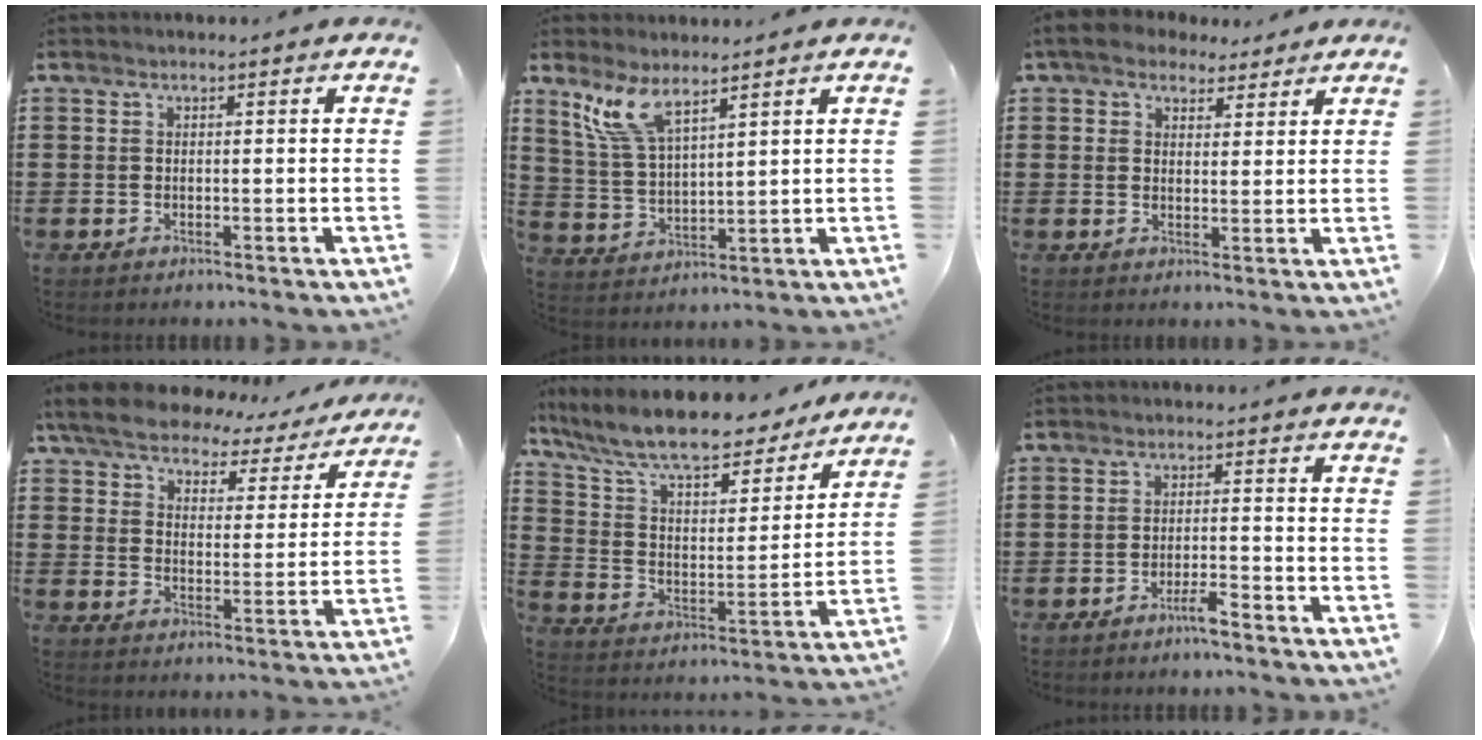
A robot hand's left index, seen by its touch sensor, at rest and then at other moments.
{"total": 7.7, "force": [5.4, 2.0, 5.1], "torque": [-0.122, -0.010, 0.096]}
{"total": 5.0, "force": [4.0, 2.3, 1.7], "torque": [-0.048, 0.006, 0.076]}
{"total": 5.8, "force": [5.4, 1.5, 1.5], "torque": [-0.059, -0.030, 0.092]}
{"total": 10.4, "force": [9.3, 1.4, 4.4], "torque": [-0.124, -0.057, 0.160]}
{"total": 2.9, "force": [-2.2, 0.3, 1.8], "torque": [-0.030, 0.006, -0.041]}